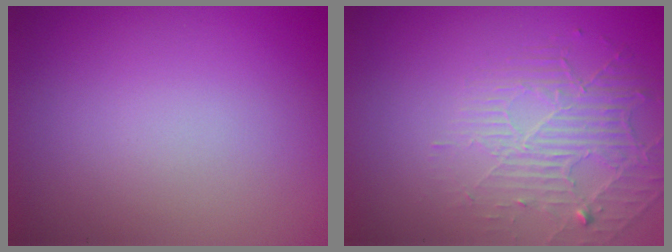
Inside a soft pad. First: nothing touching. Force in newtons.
{"total": 2.3, "press": 1.7, "slide": 1.6}